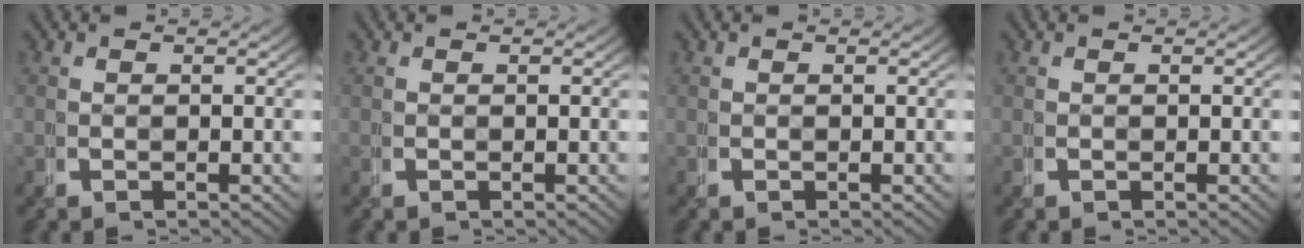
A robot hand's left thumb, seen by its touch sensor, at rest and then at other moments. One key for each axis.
{"total": 0.0}
{"total": 0.0}
{"total": 0.0}